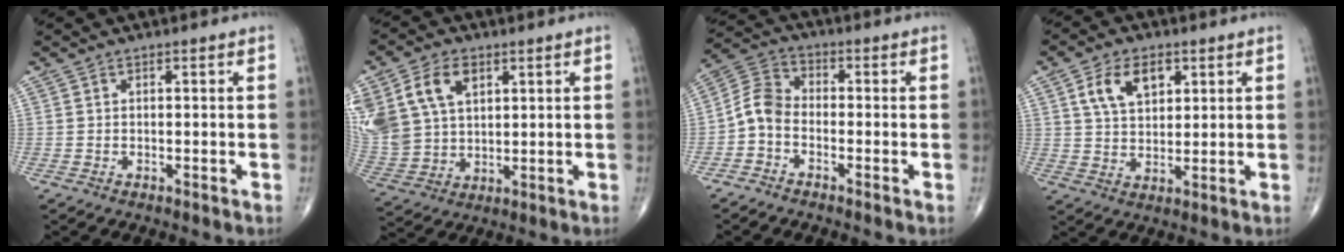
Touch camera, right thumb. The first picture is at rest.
{"total": 19.0, "force": [7.3, 13.3, 11.4], "torque": [-0.268, 0.013, 0.154]}
{"total": 5.8, "force": [-2.1, 3.9, 3.7], "torque": [-0.066, 0.026, -0.058]}
{"total": 8.7, "force": [3.5, 5.3, 5.9], "torque": [-0.088, -0.010, 0.065]}